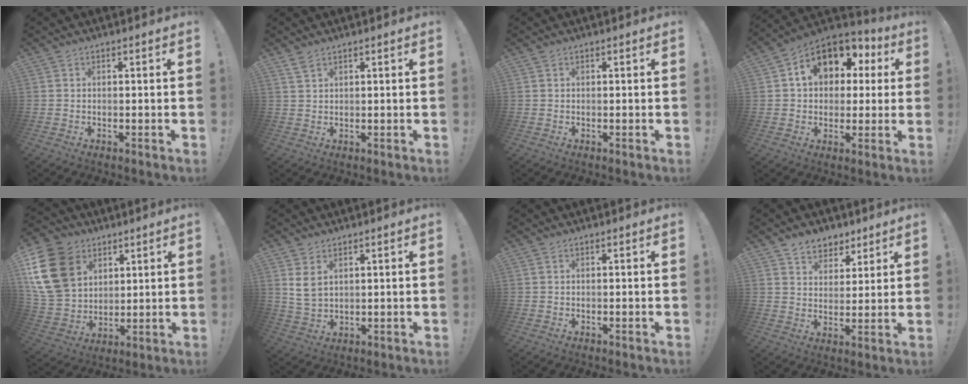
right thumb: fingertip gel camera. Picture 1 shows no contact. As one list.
[{"total": 2.5, "force": [1.9, 1.0, 1.2], "torque": [-0.015, -0.011, 0.034]}, {"total": 0.0}, {"total": 12.9, "force": [4.8, 9.3, 7.5], "torque": [-0.109, -0.016, 0.087]}, {"total": 19.7, "force": [6.8, 15.0, 10.7], "torque": [-0.190, -0.029, 0.137]}, {"total": 5.6, "force": [2.7, 3.4, 3.6], "torque": [-0.065, -0.011, 0.052]}, {"total": 0.0}, {"total": 7.6, "force": [5.5, 5.1, 1.2], "torque": [-0.017, -0.041, 0.109]}]